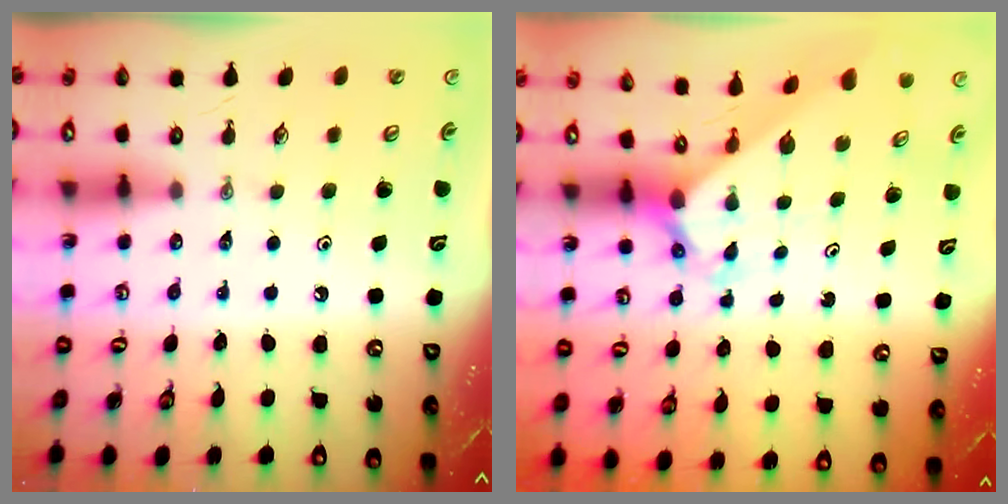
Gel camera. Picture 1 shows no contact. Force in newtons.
{"total": 2.3, "press": 2.3, "slide": 0.2}